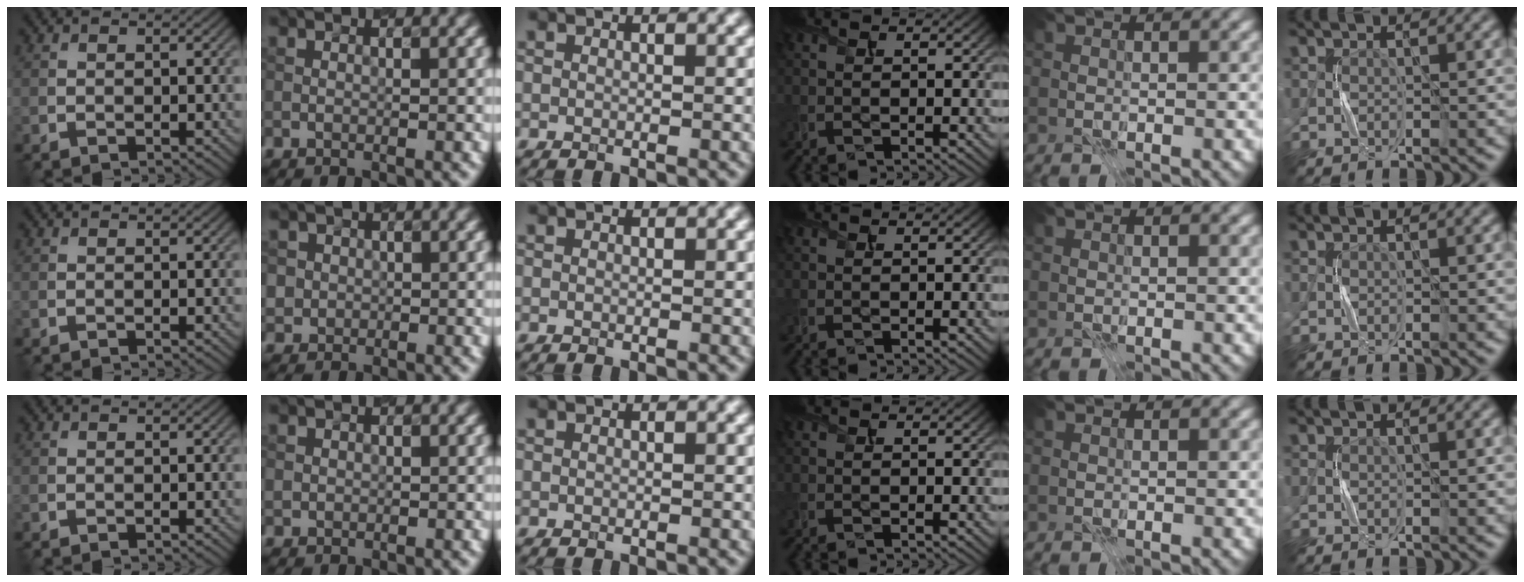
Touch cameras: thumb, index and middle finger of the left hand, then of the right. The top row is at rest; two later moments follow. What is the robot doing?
{"motion": "press", "object": "calculator"}